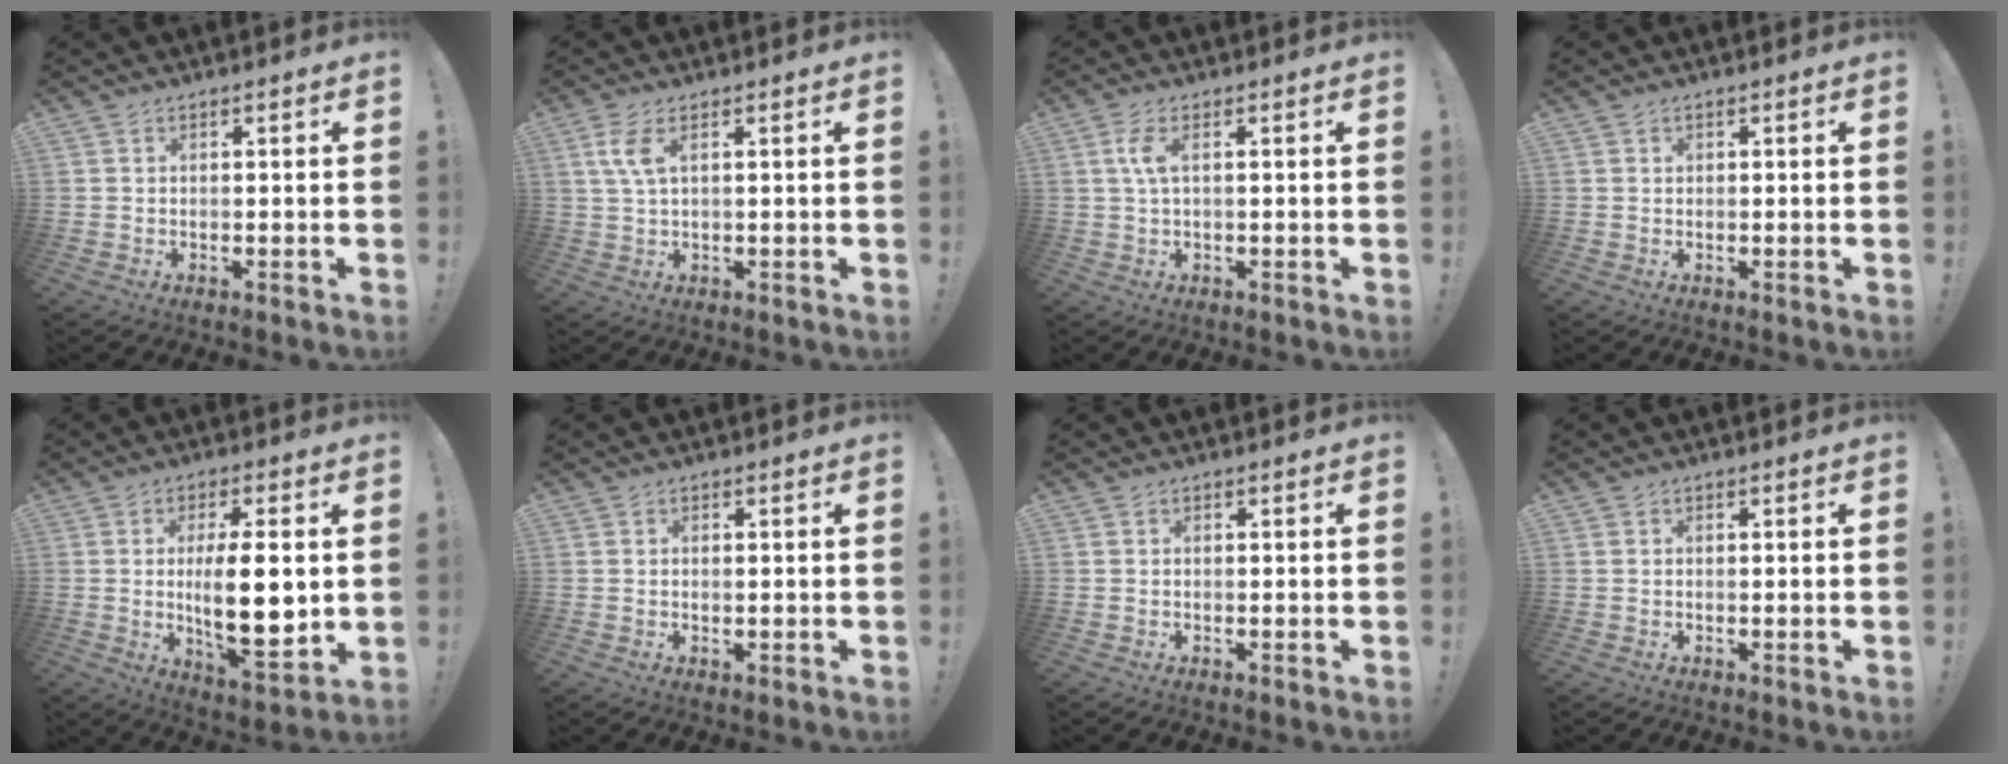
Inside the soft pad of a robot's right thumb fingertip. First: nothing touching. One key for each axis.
{"total": 5.2, "fx": 1.9, "fy": 1.9, "fz": 4.4, "tx": -0.093, "ty": -0.002, "tz": 0.033}
{"total": 4.1, "fx": 1.0, "fy": 1.2, "fz": 3.8, "tx": -0.072, "ty": 0.001, "tz": 0.017}
{"total": 0.6, "fx": 0.4, "fy": 0.5, "fz": 0.0, "tx": 0.002, "ty": -0.001, "tz": 0.007}
{"total": 15.0, "fx": 0.8, "fy": 5.3, "fz": 14.0, "tx": -0.237, "ty": -0.017, "tz": 0.005}
{"total": 0.6, "fx": 0.2, "fy": 0.2, "fz": 0.5, "tx": -0.006, "ty": -0.001, "tz": 0.003}
{"total": 0.0}
{"total": 0.0}